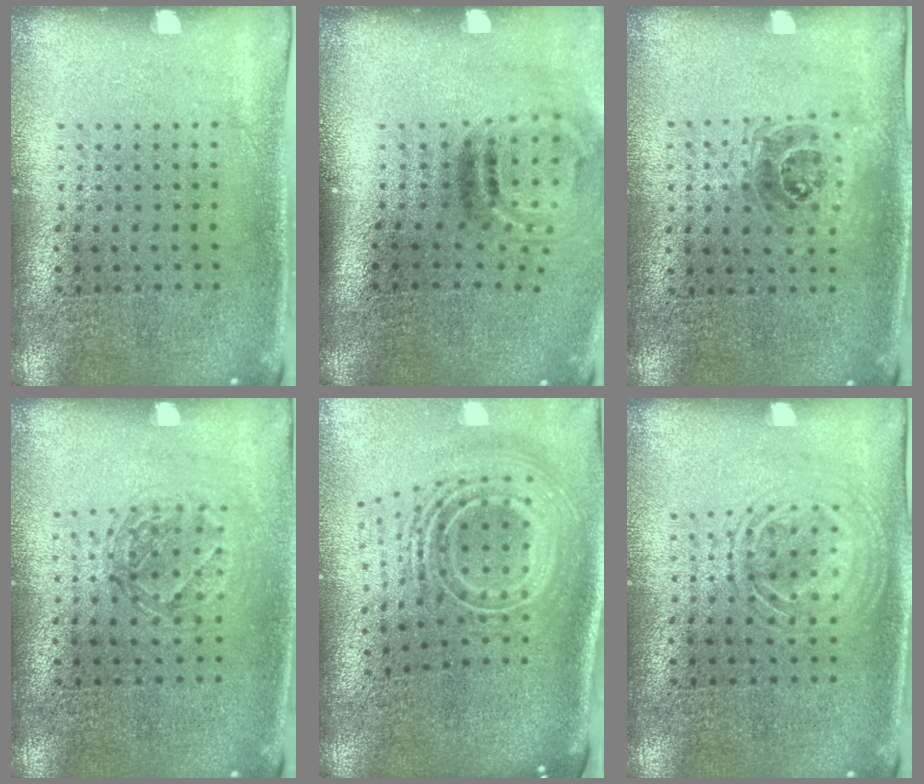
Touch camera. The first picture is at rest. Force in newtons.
{"total": 2.0, "press": 1.3, "slide": 1.6}
{"total": 1.0, "press": 0.9, "slide": 0.5}
{"total": 1.2, "press": 1.1, "slide": 0.6}
{"total": 2.8, "press": 1.9, "slide": 2.1}
{"total": 1.2, "press": 1.2, "slide": 0.1}